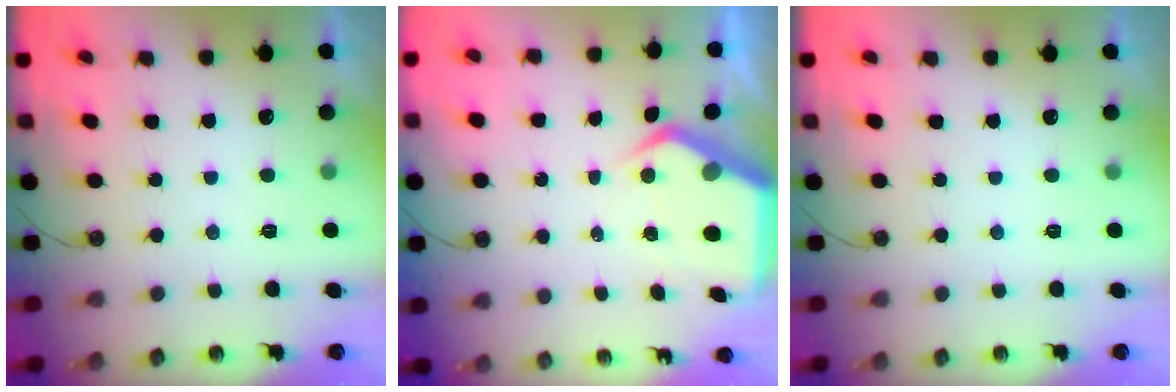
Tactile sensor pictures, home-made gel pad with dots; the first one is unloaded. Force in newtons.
{"total": 7.9, "press": 7.9, "slide": 0.8}
{"total": 0.0}